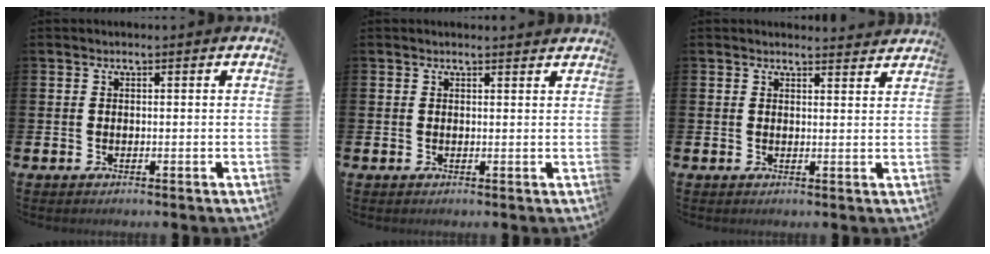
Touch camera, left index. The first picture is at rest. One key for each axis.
{"total": 0.9, "fx": 0.9, "fy": 0.1, "fz": 0.1, "tx": 0.007, "ty": -0.002, "tz": 0.015}
{"total": 2.3, "fx": 2.3, "fy": 0.3, "fz": -0.1, "tx": 0.008, "ty": -0.014, "tz": 0.039}